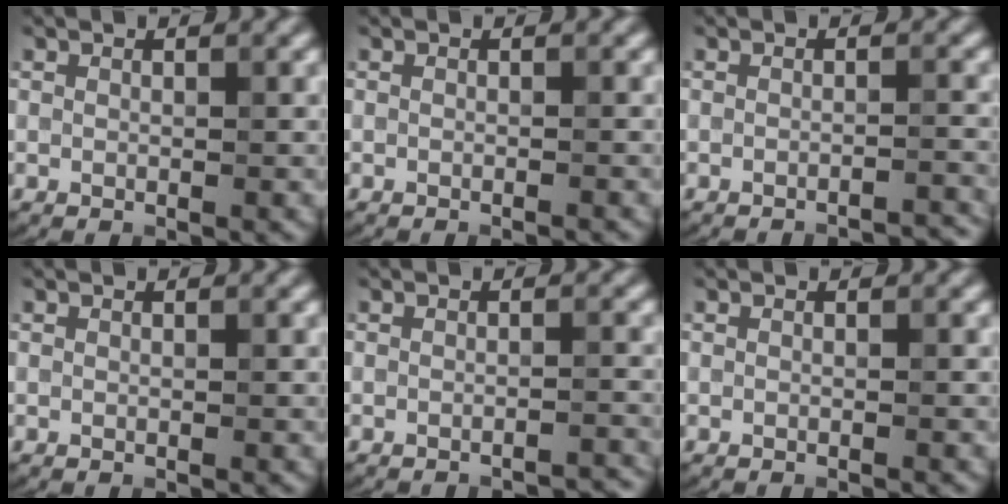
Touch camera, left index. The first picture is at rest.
{"total": 1.0, "force": [-0.7, 0.2, 0.6], "torque": [-0.003, -0.006, -0.017]}
{"total": 3.4, "force": [-3.1, 0.5, 1.2], "torque": [-0.005, 0.017, -0.040]}
{"total": 0.0}
{"total": 2.8, "force": [-2.6, 0.4, 1.0], "torque": [0.000, 0.008, -0.034]}
{"total": 0.5, "force": [-0.4, 0.1, 0.4], "torque": [-0.001, -0.001, -0.009]}